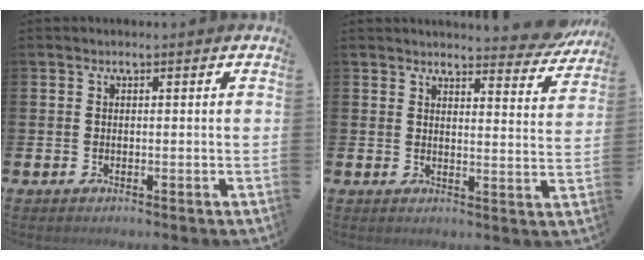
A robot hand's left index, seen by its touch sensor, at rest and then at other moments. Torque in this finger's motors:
{"motor_torque": [1.11, -1.03, 0.75, 0.05]}